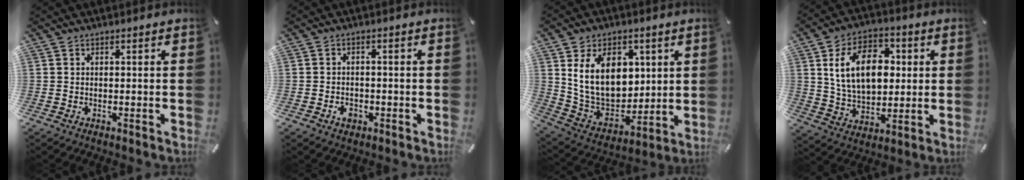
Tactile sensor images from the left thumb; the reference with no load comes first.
{"total": 2.8, "force": [-1.4, 2.0, 1.4], "torque": [-0.024, 0.007, -0.026]}
{"total": 16.7, "force": [5.0, 12.1, 10.4], "torque": [-0.208, -0.018, 0.095]}
{"total": 15.2, "force": [3.1, 10.3, 10.7], "torque": [-0.207, 0.009, 0.051]}